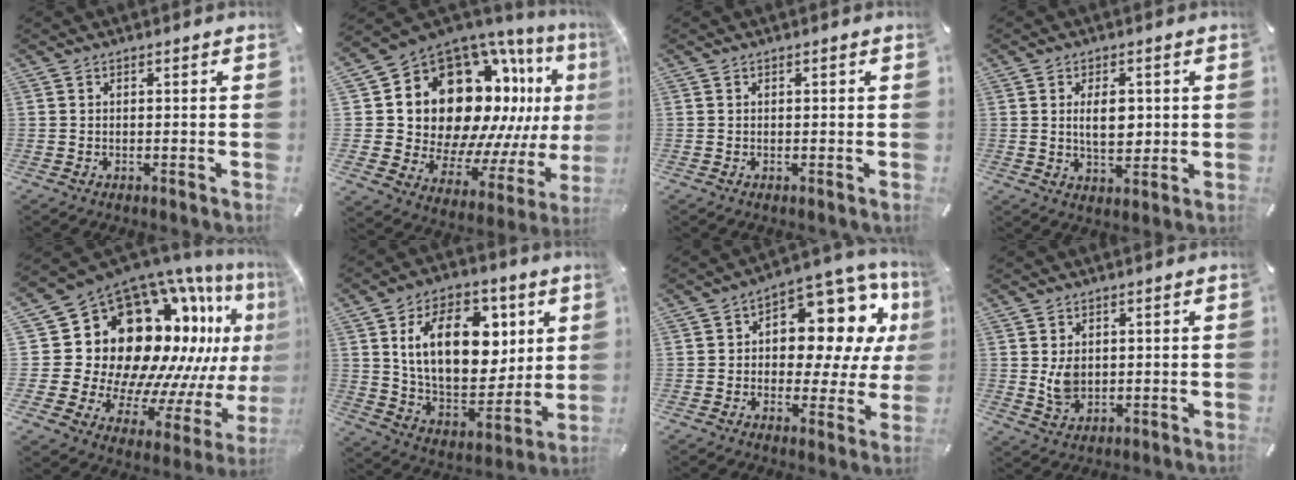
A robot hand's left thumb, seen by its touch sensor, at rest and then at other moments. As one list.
[{"total": 20.8, "force": [8.8, 15.1, 11.2], "torque": [-0.192, -0.099, 0.186]}, {"total": 0.0}, {"total": 7.0, "force": [1.0, 4.1, 5.6], "torque": [-0.089, -0.006, 0.009]}, {"total": 29.2, "force": [9.0, 19.7, 19.5], "torque": [-0.309, -0.154, 0.209]}, {"total": 20.3, "force": [6.7, 13.3, 13.8], "torque": [-0.224, -0.019, 0.119]}, {"total": 13.1, "force": [5.7, 8.1, 8.6], "torque": [-0.105, -0.063, 0.097]}, {"total": 5.4, "force": [0.9, 4.3, 3.3], "torque": [-0.061, -0.006, 0.015]}]